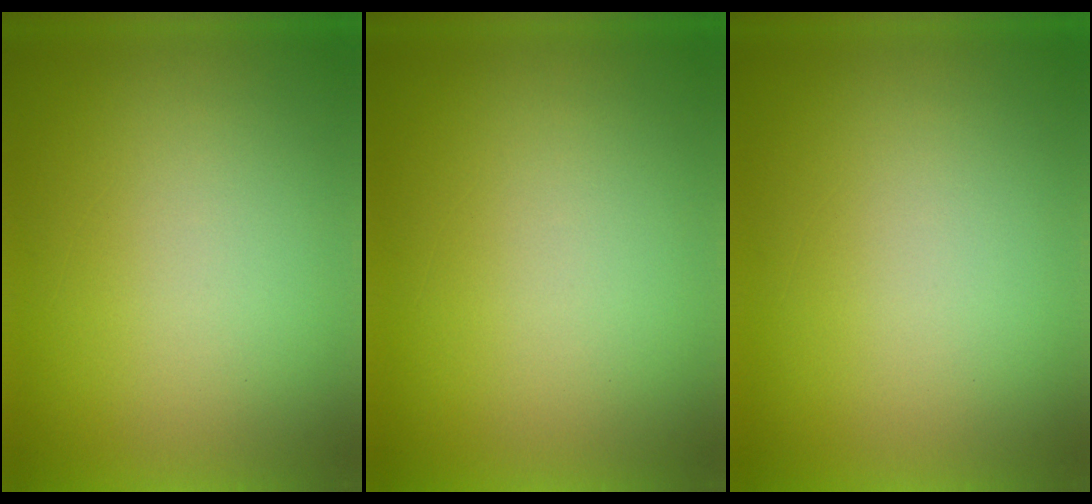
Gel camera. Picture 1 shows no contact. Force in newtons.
{"total": 0.0}
{"total": 0.0}